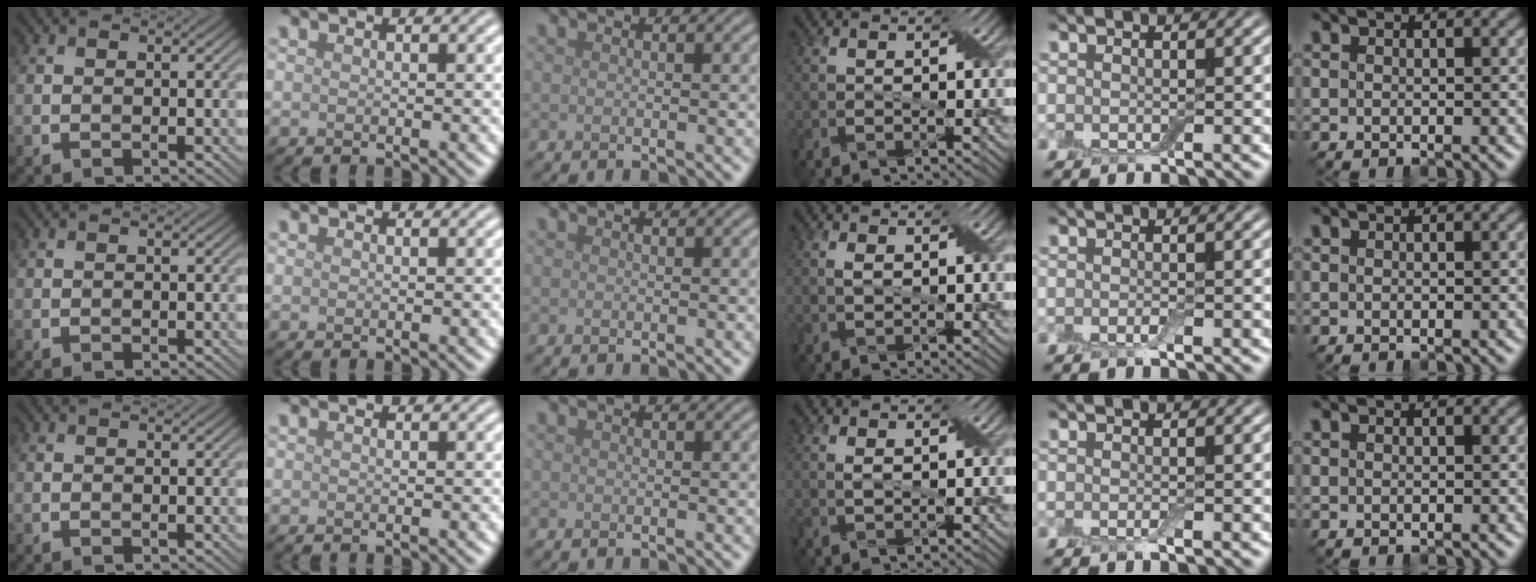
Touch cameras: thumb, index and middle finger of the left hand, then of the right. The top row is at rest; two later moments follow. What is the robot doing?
{"motion": "shake", "object": "box of matches"}